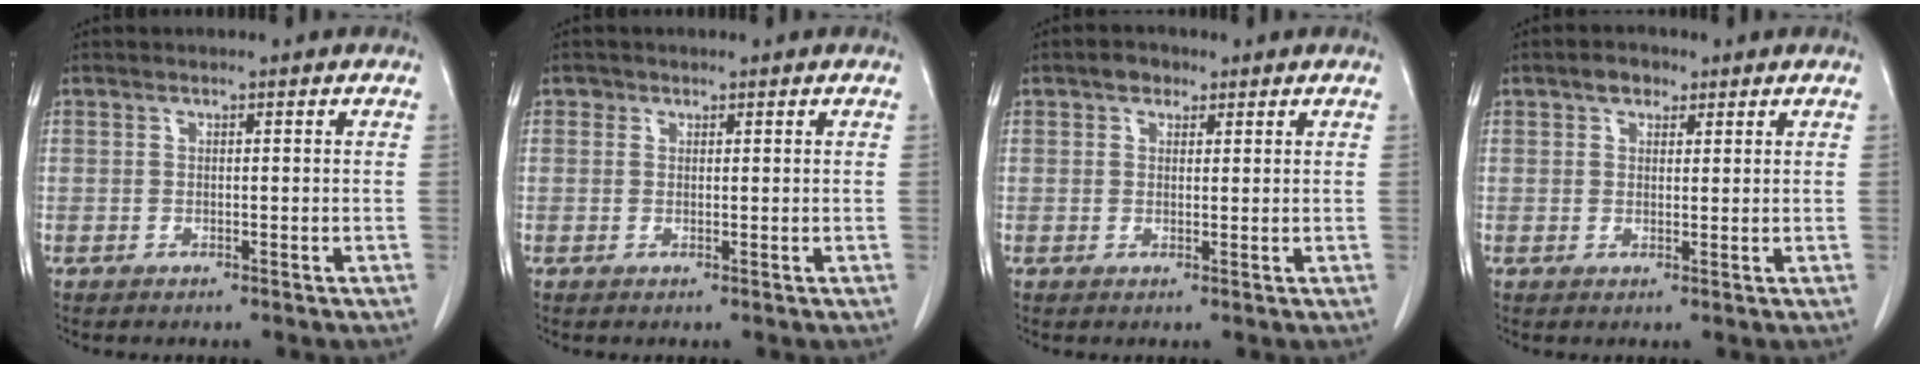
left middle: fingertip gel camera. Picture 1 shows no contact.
{"total": 0.8, "force": [0.4, 0.7, 0.0], "torque": [0.007, 0.000, 0.004]}
{"total": 2.2, "force": [1.3, 1.5, 0.9], "torque": [-0.014, 0.007, 0.018]}
{"total": 2.6, "force": [1.6, 1.7, 1.2], "torque": [-0.020, 0.009, 0.024]}